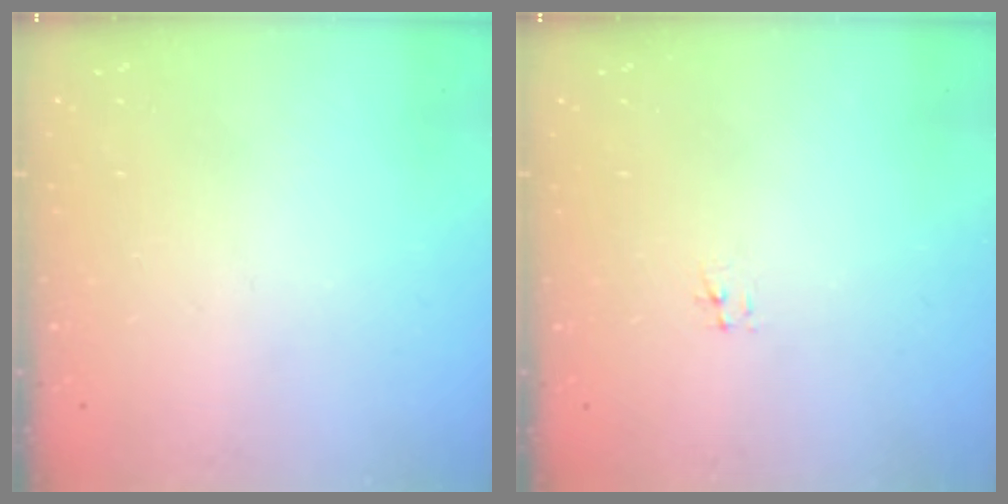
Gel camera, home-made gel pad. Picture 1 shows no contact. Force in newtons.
{"total": 1.9, "press": 1.9, "slide": 0.2}